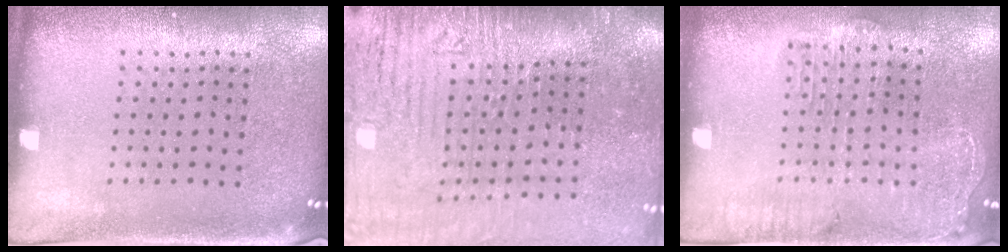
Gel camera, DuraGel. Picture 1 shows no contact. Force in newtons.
{"total": 4.7, "press": 4.0, "slide": 2.4}
{"total": 1.7, "press": 1.6, "slide": 0.6}